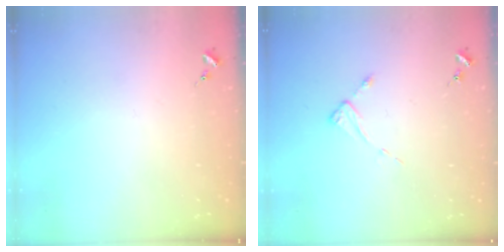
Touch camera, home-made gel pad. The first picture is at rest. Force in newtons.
{"total": 2.6, "press": 2.6, "slide": 0.4}